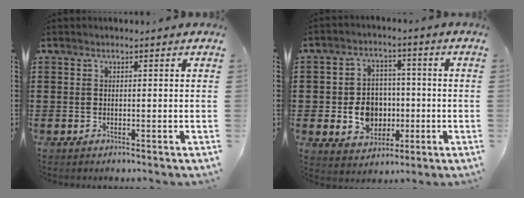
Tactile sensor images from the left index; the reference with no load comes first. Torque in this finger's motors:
{"motor_torque": [0.52, 0.48, 0.34, 0.09]}